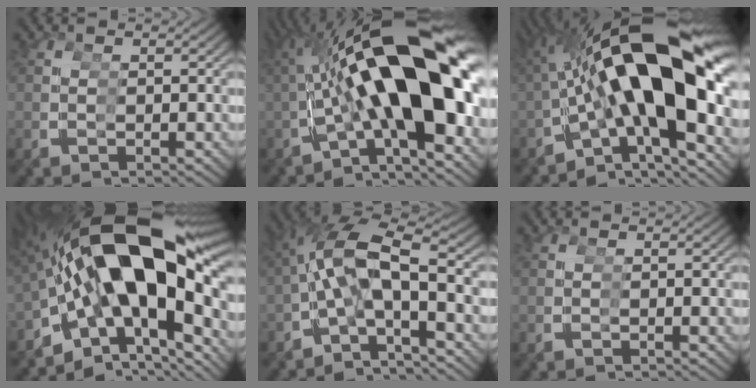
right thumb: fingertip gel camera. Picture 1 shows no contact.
{"total": 19.1, "force": [1.6, 7.8, 17.4], "torque": [-0.276, 0.018, 0.029]}
{"total": 17.4, "force": [1.1, 7.9, 15.5], "torque": [-0.277, 0.009, 0.022]}
{"total": 19.1, "force": [1.0, 10.7, 15.8], "torque": [-0.291, -0.002, 0.026]}
{"total": 7.2, "force": [-0.7, 5.3, 4.8], "torque": [-0.126, -0.003, -0.005]}
{"total": 0.0}